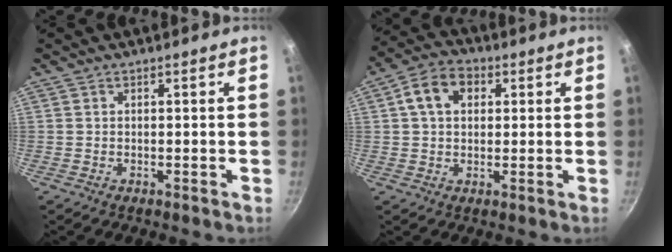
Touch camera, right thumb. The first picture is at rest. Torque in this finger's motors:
{"motor_torque": [0.22, 2.22, 0.61, -0.21, 0.06]}